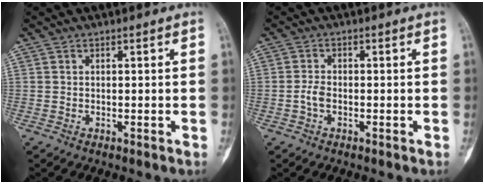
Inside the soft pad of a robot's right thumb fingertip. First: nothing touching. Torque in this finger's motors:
{"motor_torque": [0.18, -0.03, 0.24, -0.08, 0.03]}